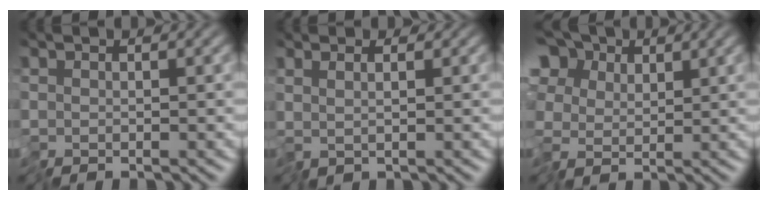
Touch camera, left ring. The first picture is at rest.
{"total": 0.9, "force": [0.8, 0.1, 0.5], "torque": [-0.011, 0.004, 0.014]}
{"total": 8.0, "force": [3.3, 5.8, 4.5], "torque": [-0.099, 0.033, 0.029]}